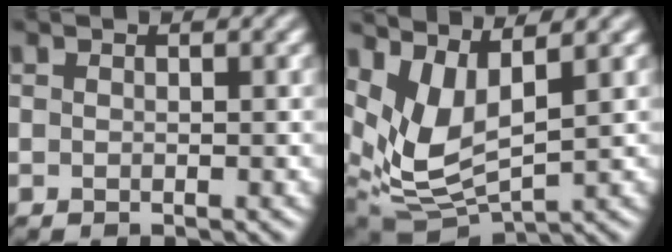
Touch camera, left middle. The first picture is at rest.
{"total": 5.7, "force": [2.3, 2.3, 4.6], "torque": [-0.112, -0.012, 0.049]}